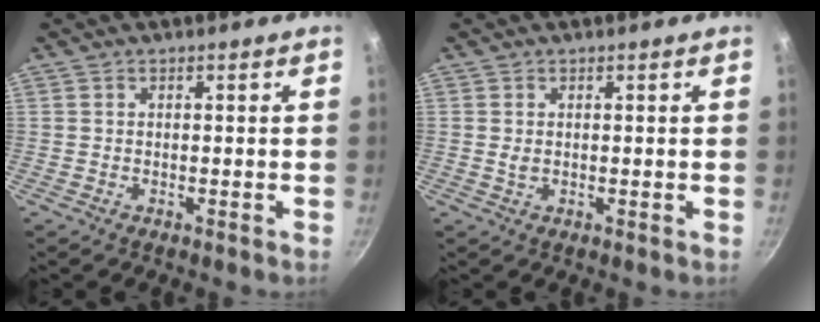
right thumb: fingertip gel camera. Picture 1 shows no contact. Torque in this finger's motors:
{"motor_torque": [0.09, -0.09, 0.15, -0.05, -0.02]}